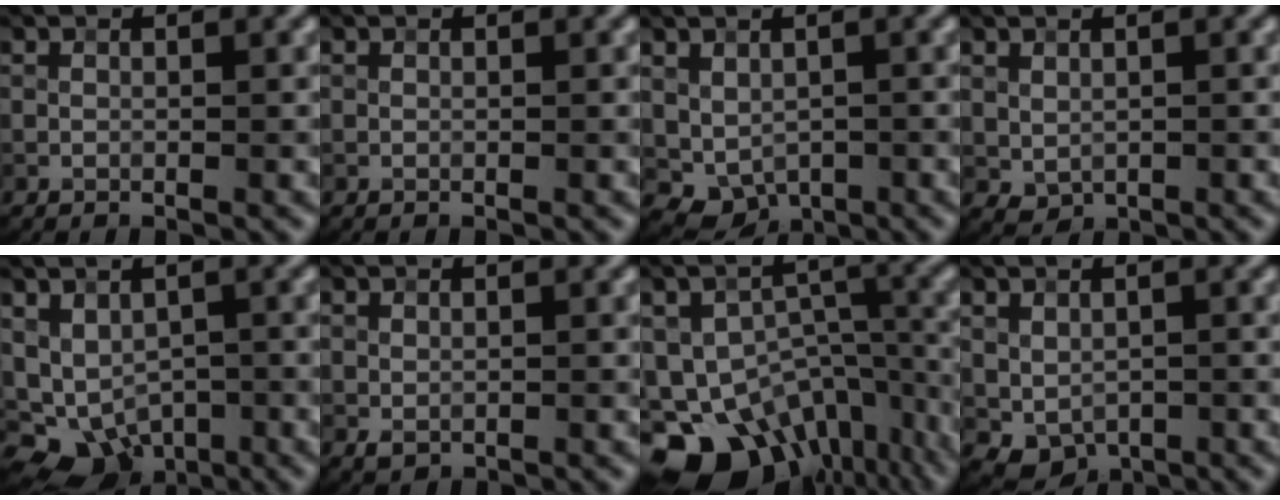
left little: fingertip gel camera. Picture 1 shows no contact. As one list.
[{"total": 0.0}, {"total": 3.1, "force": [-0.1, 2.5, 1.9], "torque": [-0.029, -0.014, 0.010]}, {"total": 1.2, "force": [0.3, 0.9, 0.7], "torque": [-0.013, -0.005, 0.014]}, {"total": 7.2, "force": [-2.1, 5.7, 4.0], "torque": [-0.048, -0.008, -0.010]}, {"total": 0.6, "force": [0.0, 0.4, 0.4], "torque": [-0.005, -0.003, 0.003]}, {"total": 15.6, "force": [-9.7, 9.9, 7.2], "torque": [-0.141, -0.030, -0.119]}, {"total": 2.7, "force": [-0.2, 2.1, 1.7], "torque": [-0.027, -0.012, 0.007]}]